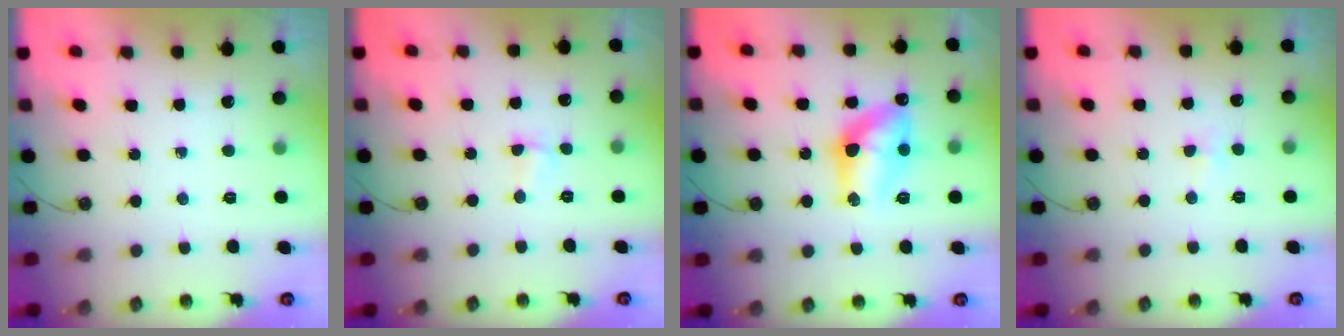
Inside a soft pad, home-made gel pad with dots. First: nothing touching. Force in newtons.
{"total": 4.3, "press": 2.6, "slide": 3.4}
{"total": 15.0, "press": 14.9, "slide": 0.9}
{"total": 3.0, "press": 2.9, "slide": 0.6}